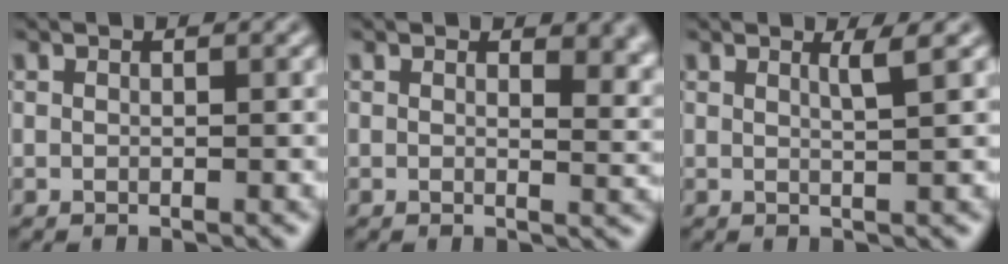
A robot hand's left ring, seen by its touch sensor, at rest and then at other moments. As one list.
[{"total": 3.4, "force": [1.6, 1.6, 2.5], "torque": [-0.028, -0.007, 0.024]}, {"total": 1.5, "force": [0.8, 0.3, 1.3], "torque": [-0.013, 0.000, 0.009]}]